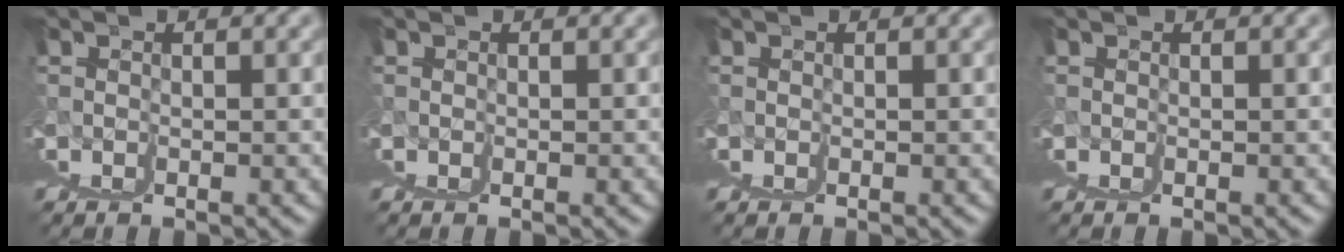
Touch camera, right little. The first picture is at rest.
{"total": 0.0}
{"total": 0.0}
{"total": 0.0}